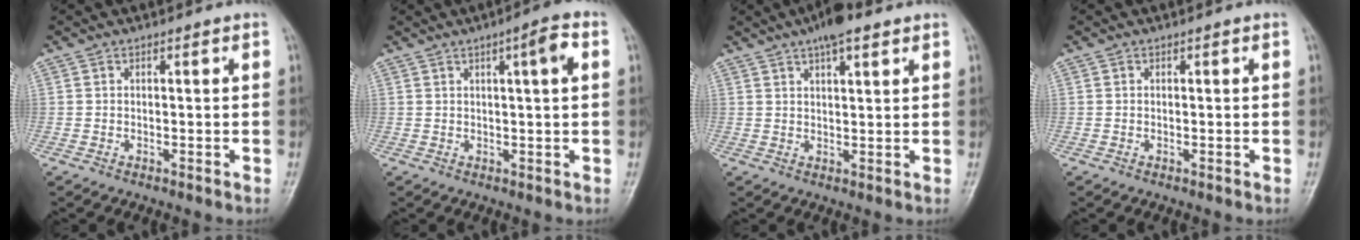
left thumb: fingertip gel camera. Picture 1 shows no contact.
{"total": 4.8, "force": [1.6, 0.5, 4.5], "torque": [-0.066, 0.006, 0.020]}
{"total": 6.6, "force": [4.2, 2.2, 4.6], "torque": [-0.065, -0.003, 0.064]}
{"total": 0.0}